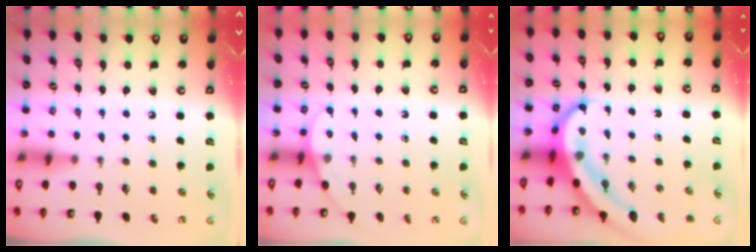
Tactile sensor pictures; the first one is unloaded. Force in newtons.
{"total": 3.2, "press": 3.1, "slide": 0.3}
{"total": 10.2, "press": 10.1, "slide": 1.4}